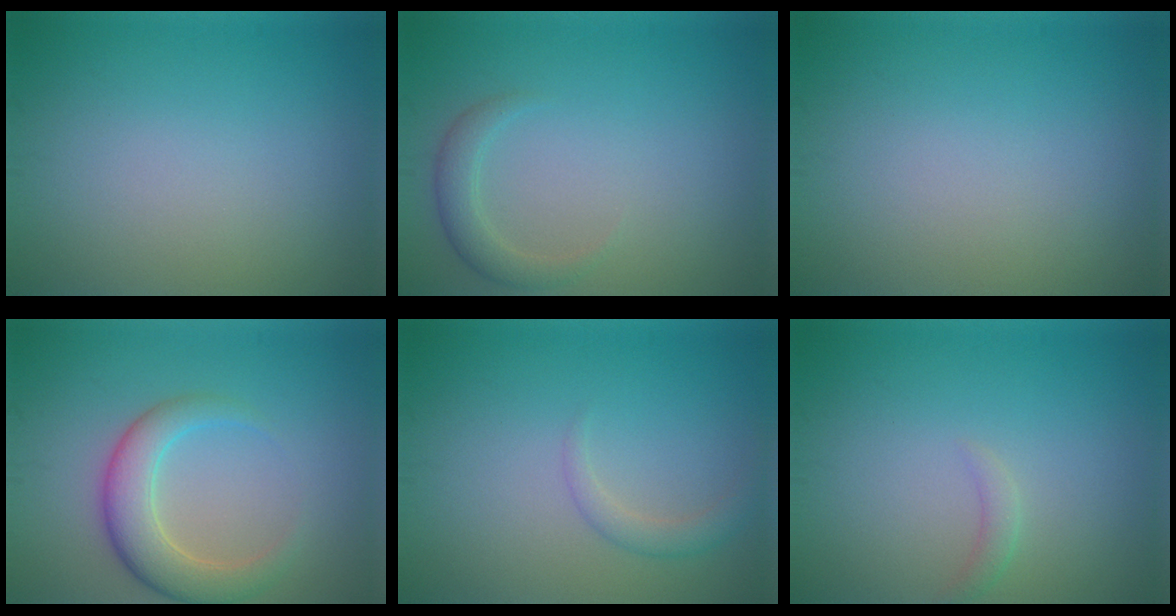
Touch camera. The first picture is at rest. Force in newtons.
{"total": 2.0, "press": 2.0, "slide": 0.2}
{"total": 0.0}
{"total": 4.7, "press": 4.7, "slide": 0.1}
{"total": 1.7, "press": 1.7, "slide": 0.1}
{"total": 1.0, "press": 1.0, "slide": 0.1}